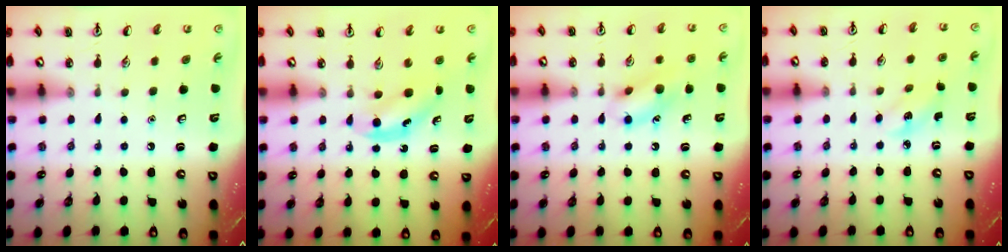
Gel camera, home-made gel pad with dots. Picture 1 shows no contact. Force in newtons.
{"total": 4.1, "press": 4.1, "slide": 0.6}
{"total": 11.1, "press": 11.0, "slide": 1.2}
{"total": 2.6, "press": 2.5, "slide": 0.8}